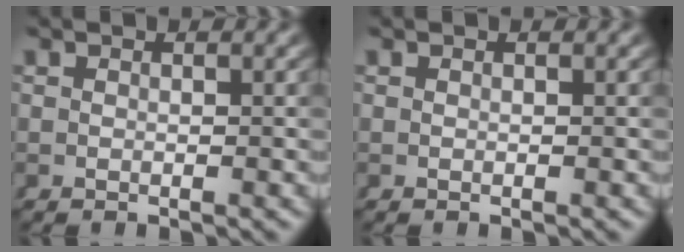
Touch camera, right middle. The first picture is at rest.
{"total": 0.0}